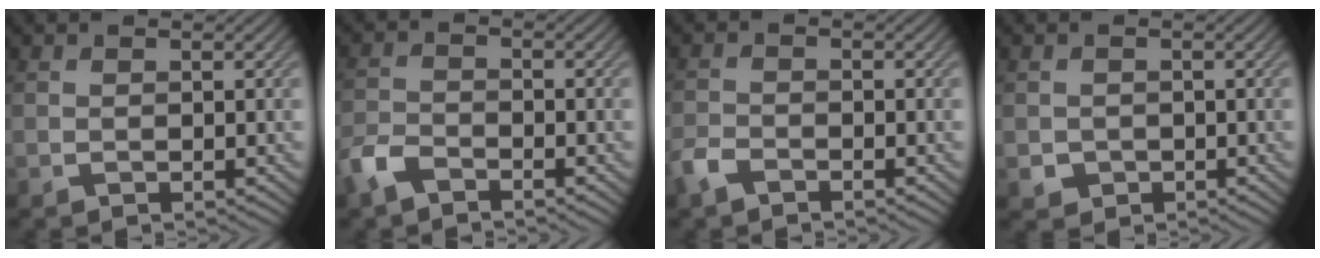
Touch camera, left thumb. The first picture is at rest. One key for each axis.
{"total": 4.0, "fx": -3.1, "fy": 1.5, "fz": 2.0, "tx": -0.047, "ty": -0.005, "tz": -0.076}
{"total": 2.8, "fx": -2.2, "fy": 1.0, "fz": 1.4, "tx": -0.033, "ty": -0.004, "tz": -0.053}
{"total": 1.8, "fx": -0.5, "fy": 1.7, "fz": 0.4, "tx": -0.007, "ty": -0.010, "tz": -0.012}